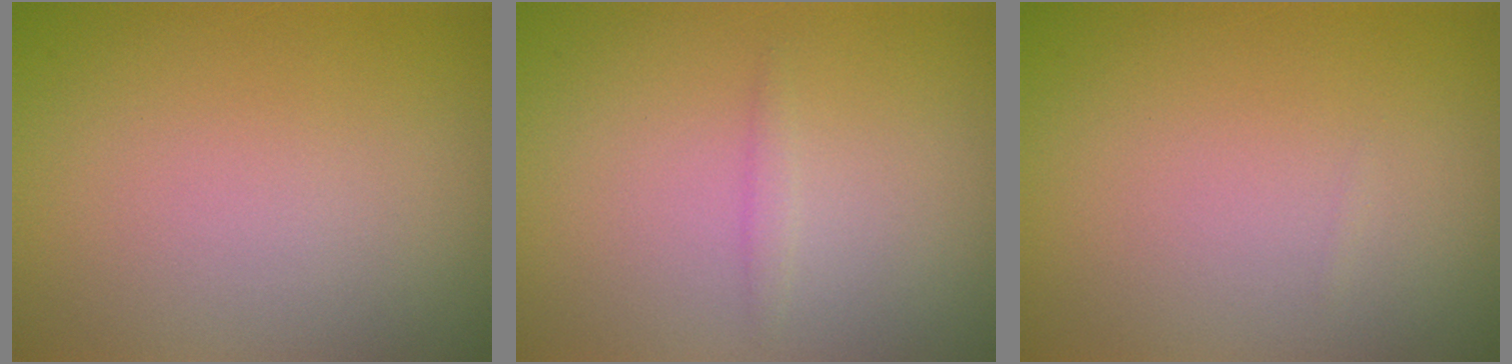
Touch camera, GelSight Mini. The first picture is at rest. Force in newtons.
{"total": 0.7, "press": 0.7, "slide": 0.1}
{"total": 0.0}